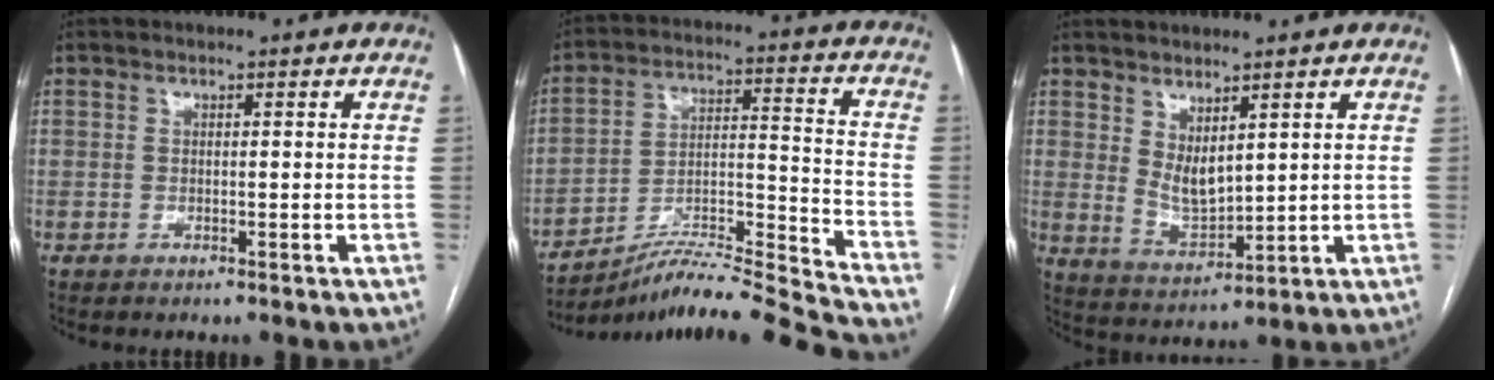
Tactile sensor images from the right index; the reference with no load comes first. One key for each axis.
{"total": 17.1, "fx": -16.0, "fy": -3.2, "fz": 5.4, "tx": -0.091, "ty": 0.013, "tz": -0.272}
{"total": 5.3, "fx": 2.5, "fy": 2.2, "fz": 4.1, "tx": -0.085, "ty": -0.011, "tz": 0.064}